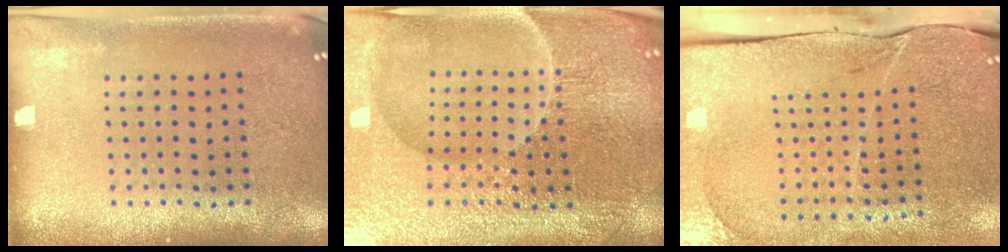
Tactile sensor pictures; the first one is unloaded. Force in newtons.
{"total": 5.1, "press": 5.0, "slide": 1.3}
{"total": 3.4, "press": 3.2, "slide": 1.4}